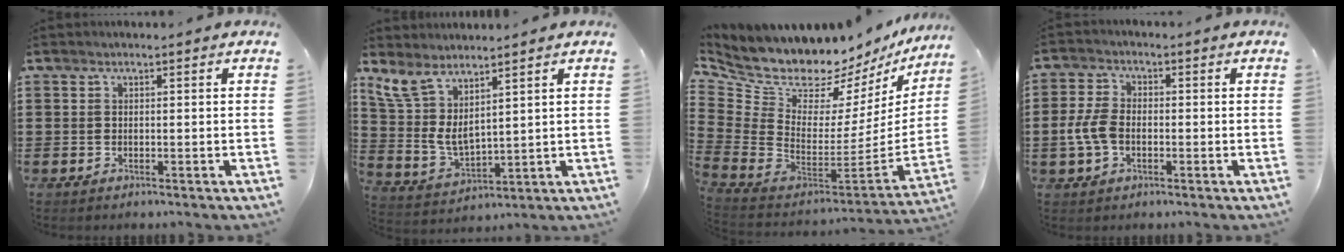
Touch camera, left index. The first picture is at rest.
{"total": 5.8, "force": [3.6, 2.5, 3.7], "torque": [-0.104, -0.022, 0.060]}
{"total": 8.6, "force": [7.8, 3.0, 2.1], "torque": [-0.103, -0.086, 0.136]}
{"total": 5.6, "force": [-0.9, 3.6, 4.3], "torque": [-0.106, -0.001, -0.022]}